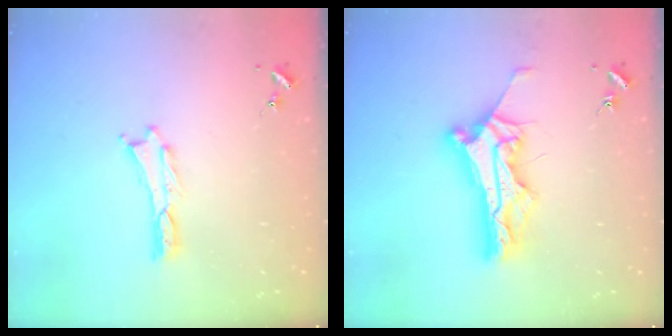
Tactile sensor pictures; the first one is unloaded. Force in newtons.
{"total": 11.2, "press": 11.2, "slide": 0.8}